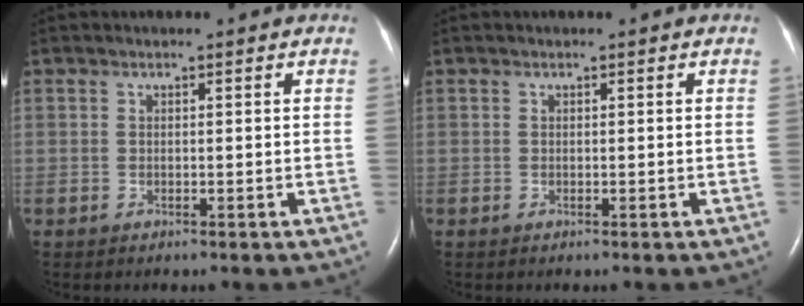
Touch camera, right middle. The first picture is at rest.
{"total": 0.0}